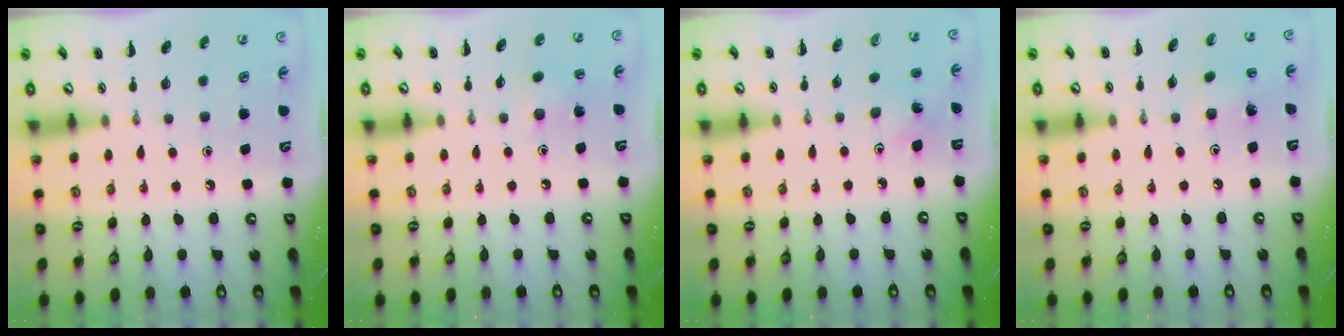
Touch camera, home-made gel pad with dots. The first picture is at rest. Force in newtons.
{"total": 4.0, "press": 3.8, "slide": 1.2}
{"total": 3.8, "press": 3.6, "slide": 1.1}
{"total": 1.8, "press": 1.7, "slide": 0.7}